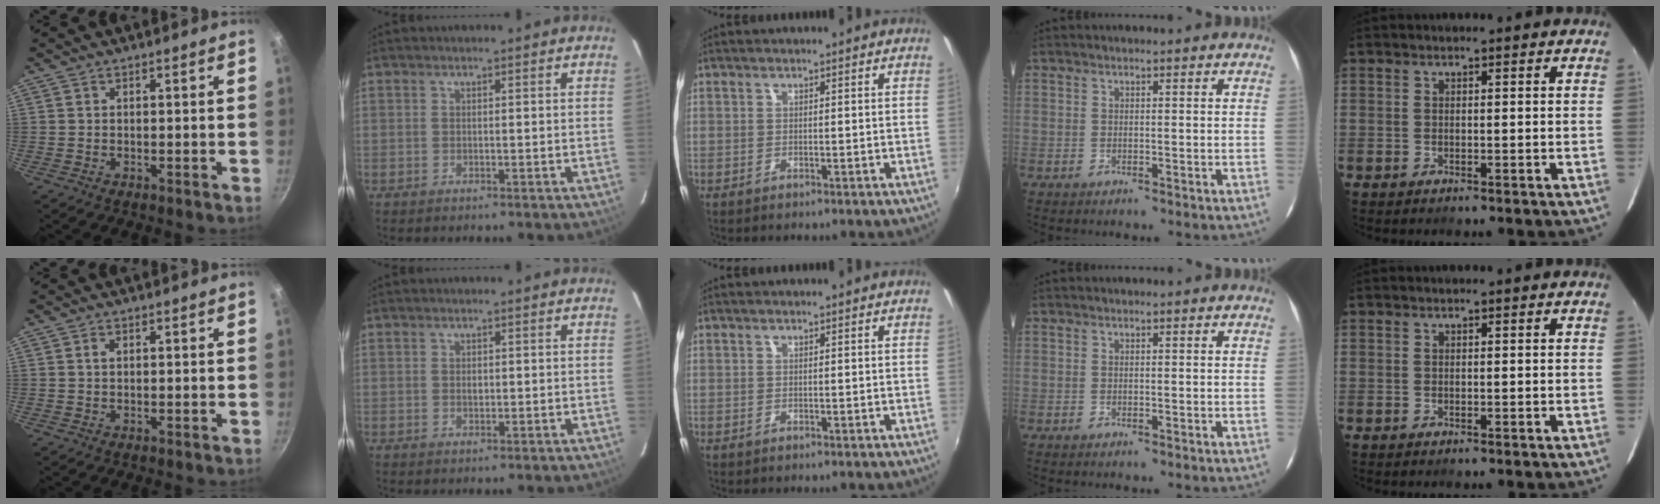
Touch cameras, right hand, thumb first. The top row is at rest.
{"thumb": {"total": 1.3, "force": [0.4, 0.9, 0.9], "torque": [-0.012, 0.004, 0.006]}, "index": {"total": 1.2, "force": [0.1, 0.9, 0.8], "torque": [-0.014, 0.002, 0.002]}}